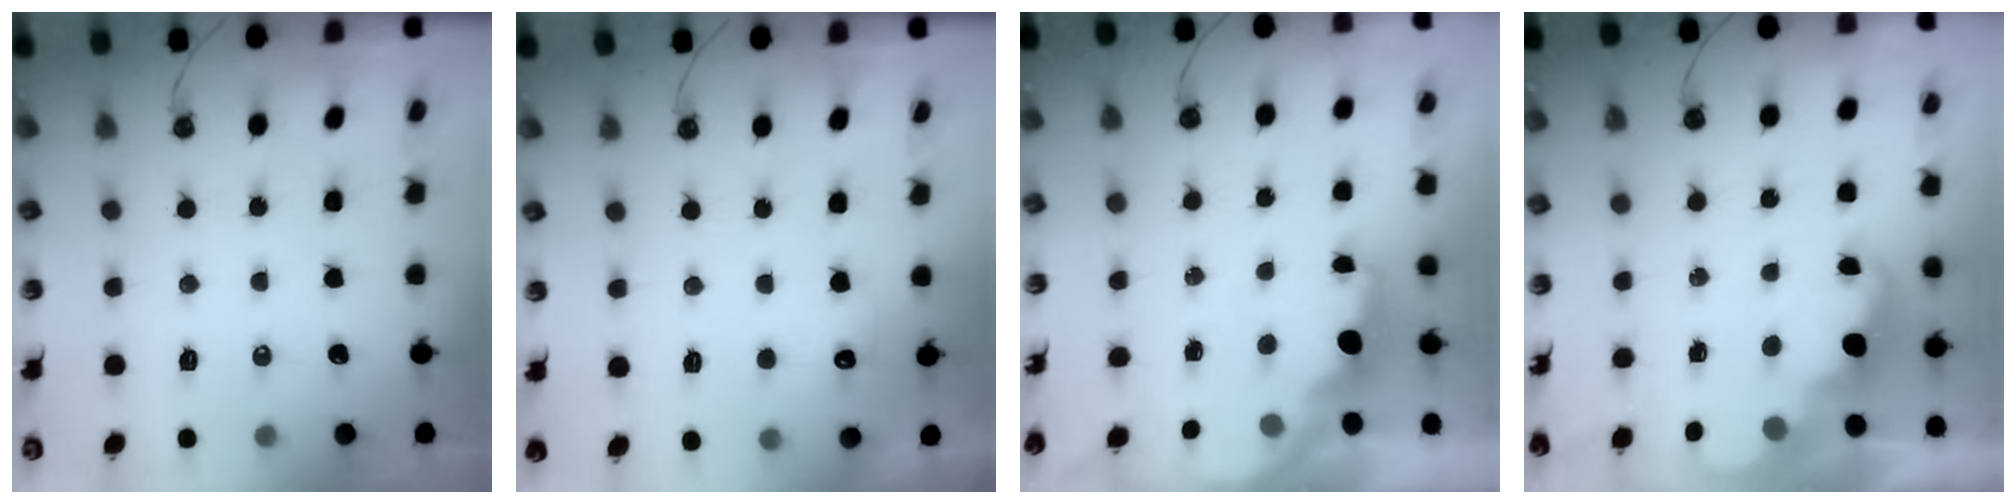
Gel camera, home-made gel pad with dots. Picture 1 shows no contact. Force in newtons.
{"total": 4.9, "press": 4.7, "slide": 1.1}
{"total": 2.4, "press": 2.3, "slide": 0.8}
{"total": 2.4, "press": 2.3, "slide": 0.5}